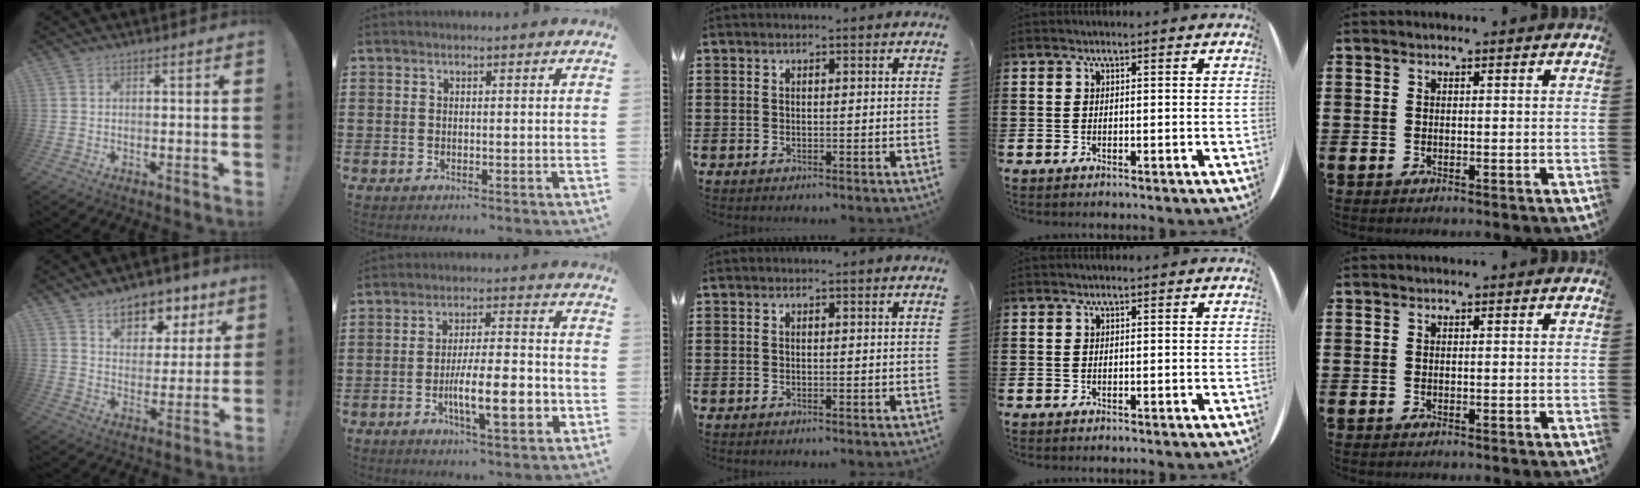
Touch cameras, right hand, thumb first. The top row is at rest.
{"thumb": {"total": 9.1, "force": [6.5, 5.7, 2.9], "torque": [-0.036, -0.051, 0.121]}, "index": {"total": 10.7, "force": [-3.1, 3.0, 9.8], "torque": [-0.169, -0.006, -0.053]}}